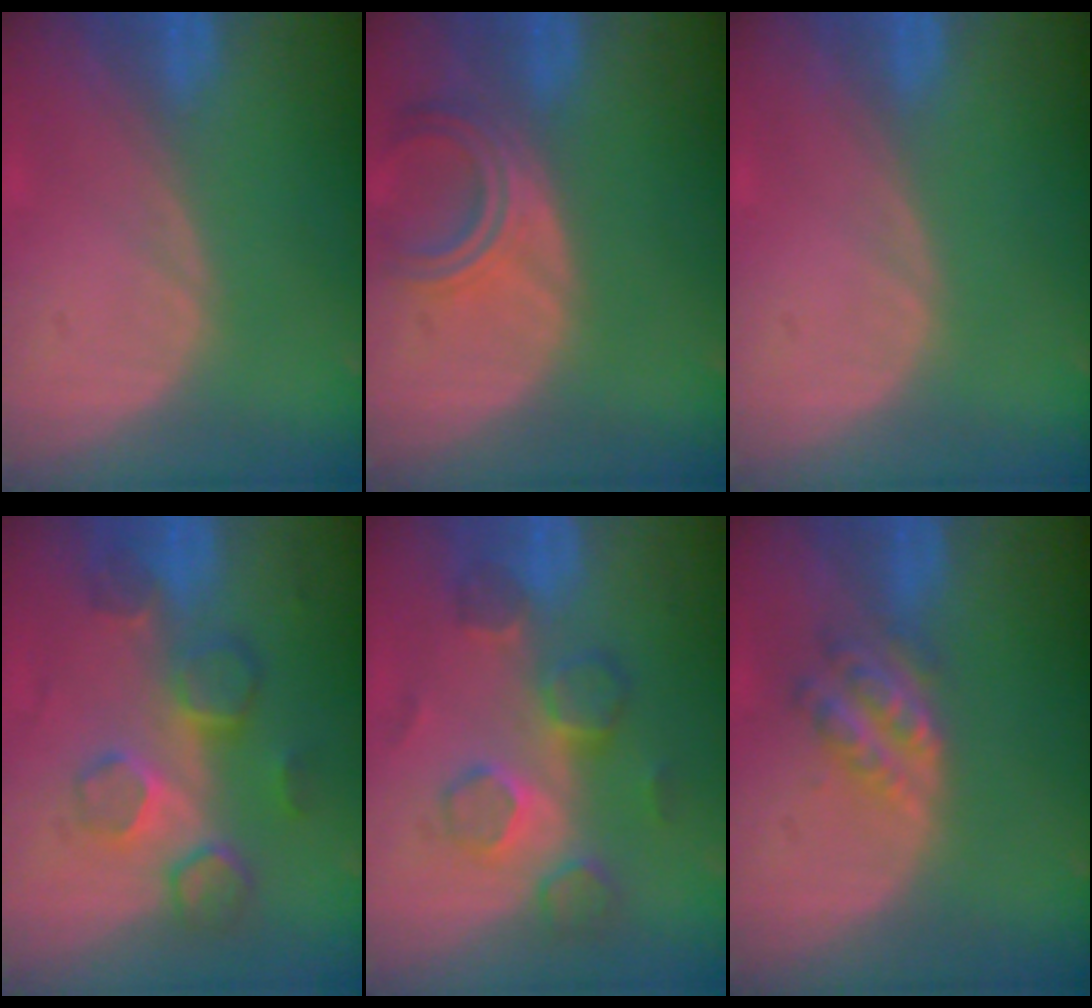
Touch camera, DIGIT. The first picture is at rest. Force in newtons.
{"total": 5.4, "press": 5.0, "slide": 2.0}
{"total": 0.0}
{"total": 8.6, "press": 7.6, "slide": 4.0}
{"total": 7.8, "press": 7.5, "slide": 2.1}
{"total": 5.3, "press": 4.8, "slide": 2.1}